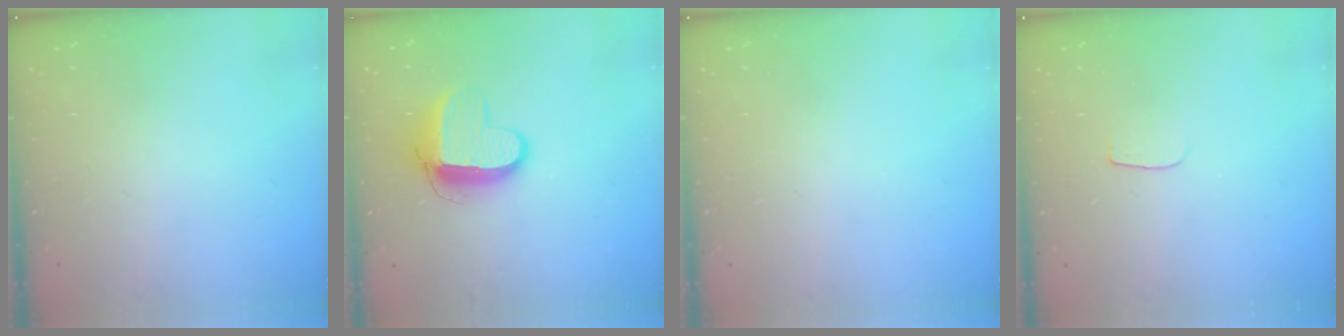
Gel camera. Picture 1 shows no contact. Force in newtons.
{"total": 10.4, "press": 10.3, "slide": 0.9}
{"total": 0.0}
{"total": 3.0, "press": 3.0, "slide": 0.4}